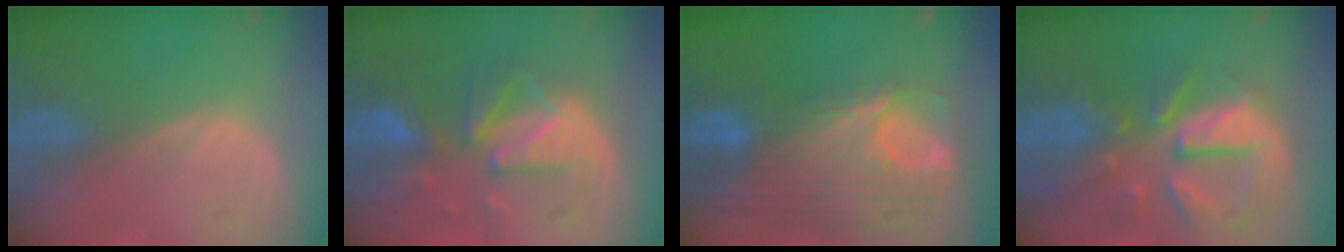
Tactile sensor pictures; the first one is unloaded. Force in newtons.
{"total": 9.8, "press": 8.9, "slide": 4.2}
{"total": 12.3, "press": 10.3, "slide": 6.6}
{"total": 10.7, "press": 9.5, "slide": 5.0}